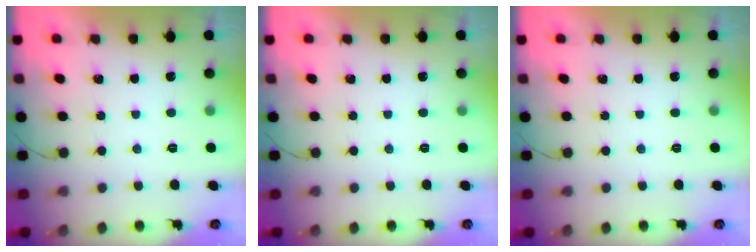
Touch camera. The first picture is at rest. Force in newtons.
{"total": 0.0}
{"total": 0.0}